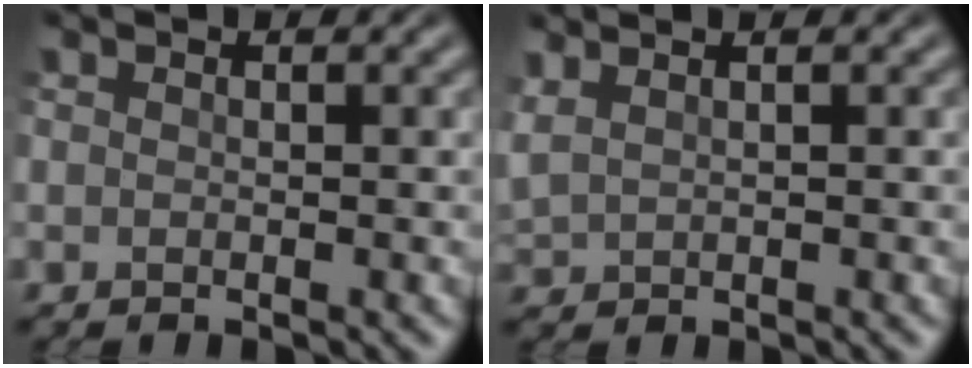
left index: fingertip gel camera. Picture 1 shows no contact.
{"total": 2.1, "force": [1.5, 0.7, 1.2], "torque": [-0.040, 0.012, 0.032]}